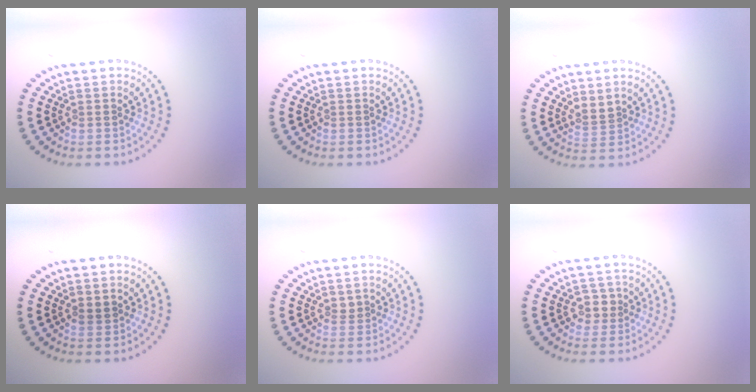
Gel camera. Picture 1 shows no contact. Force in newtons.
{"total": 0.0}
{"total": 1.8, "press": 1.2, "slide": 1.2}
{"total": 0.7, "press": 0.7, "slide": 0.2}
{"total": 0.9, "press": 0.6, "slide": 0.6}
{"total": 1.6, "press": 1.3, "slide": 1.0}